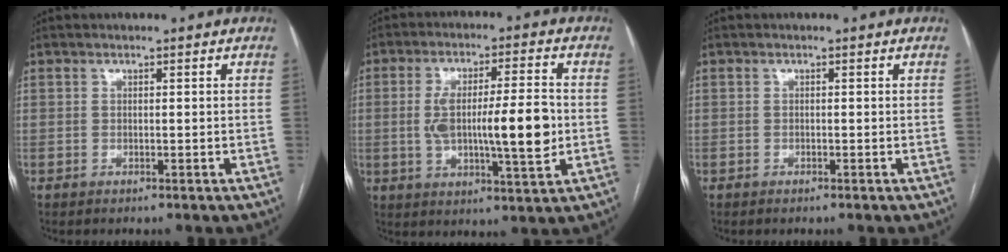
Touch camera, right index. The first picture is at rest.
{"total": 13.0, "force": [-0.7, 2.5, 12.8], "torque": [-0.220, 0.005, -0.007]}
{"total": 0.0}